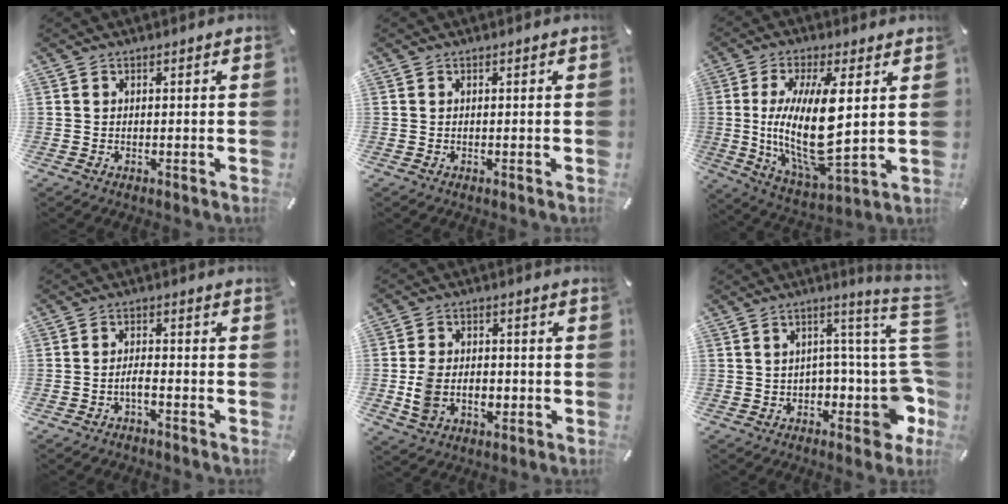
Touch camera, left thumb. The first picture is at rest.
{"total": 0.0}
{"total": 18.7, "force": [2.1, 6.3, 17.5], "torque": [-0.359, -0.030, 0.025]}
{"total": 2.8, "force": [-1.9, 0.9, 1.9], "torque": [-0.031, 0.009, -0.034]}
{"total": 8.6, "force": [-1.9, 6.3, 5.5], "torque": [-0.113, 0.007, -0.034]}
{"total": 12.8, "force": [-0.7, 4.1, 12.1], "torque": [-0.146, -0.011, -0.009]}